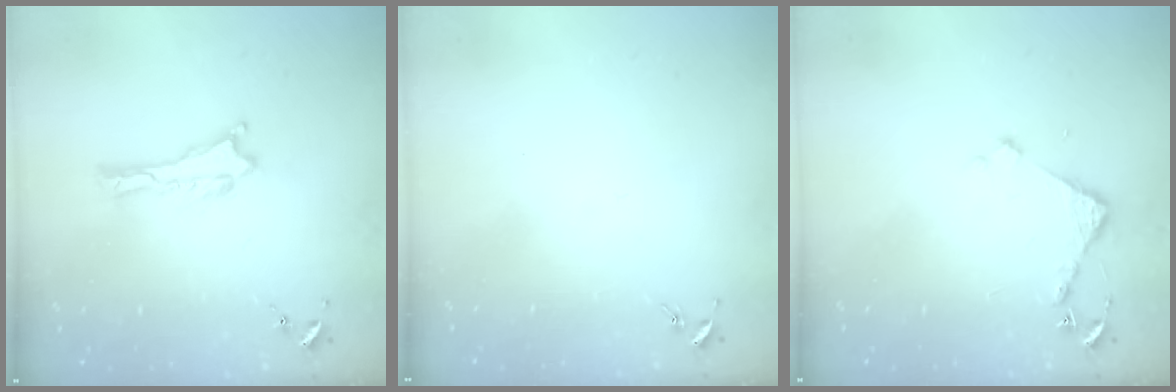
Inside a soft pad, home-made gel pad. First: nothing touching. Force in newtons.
{"total": 0.0}
{"total": 3.1, "press": 3.1, "slide": 0.3}